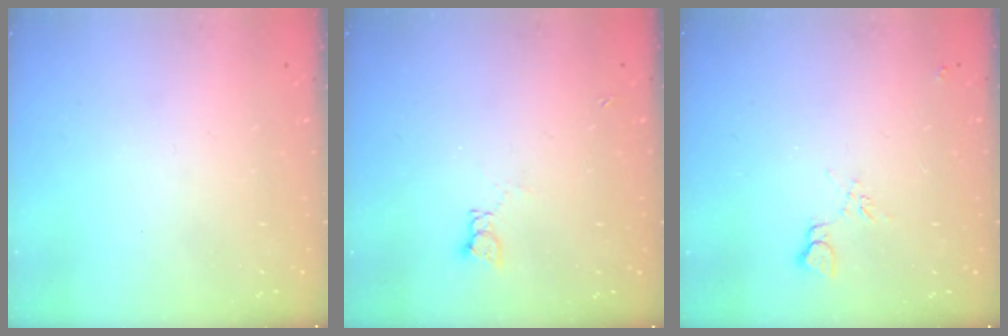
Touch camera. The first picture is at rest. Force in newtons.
{"total": 2.0, "press": 2.0, "slide": 0.3}
{"total": 7.0, "press": 7.0, "slide": 0.6}